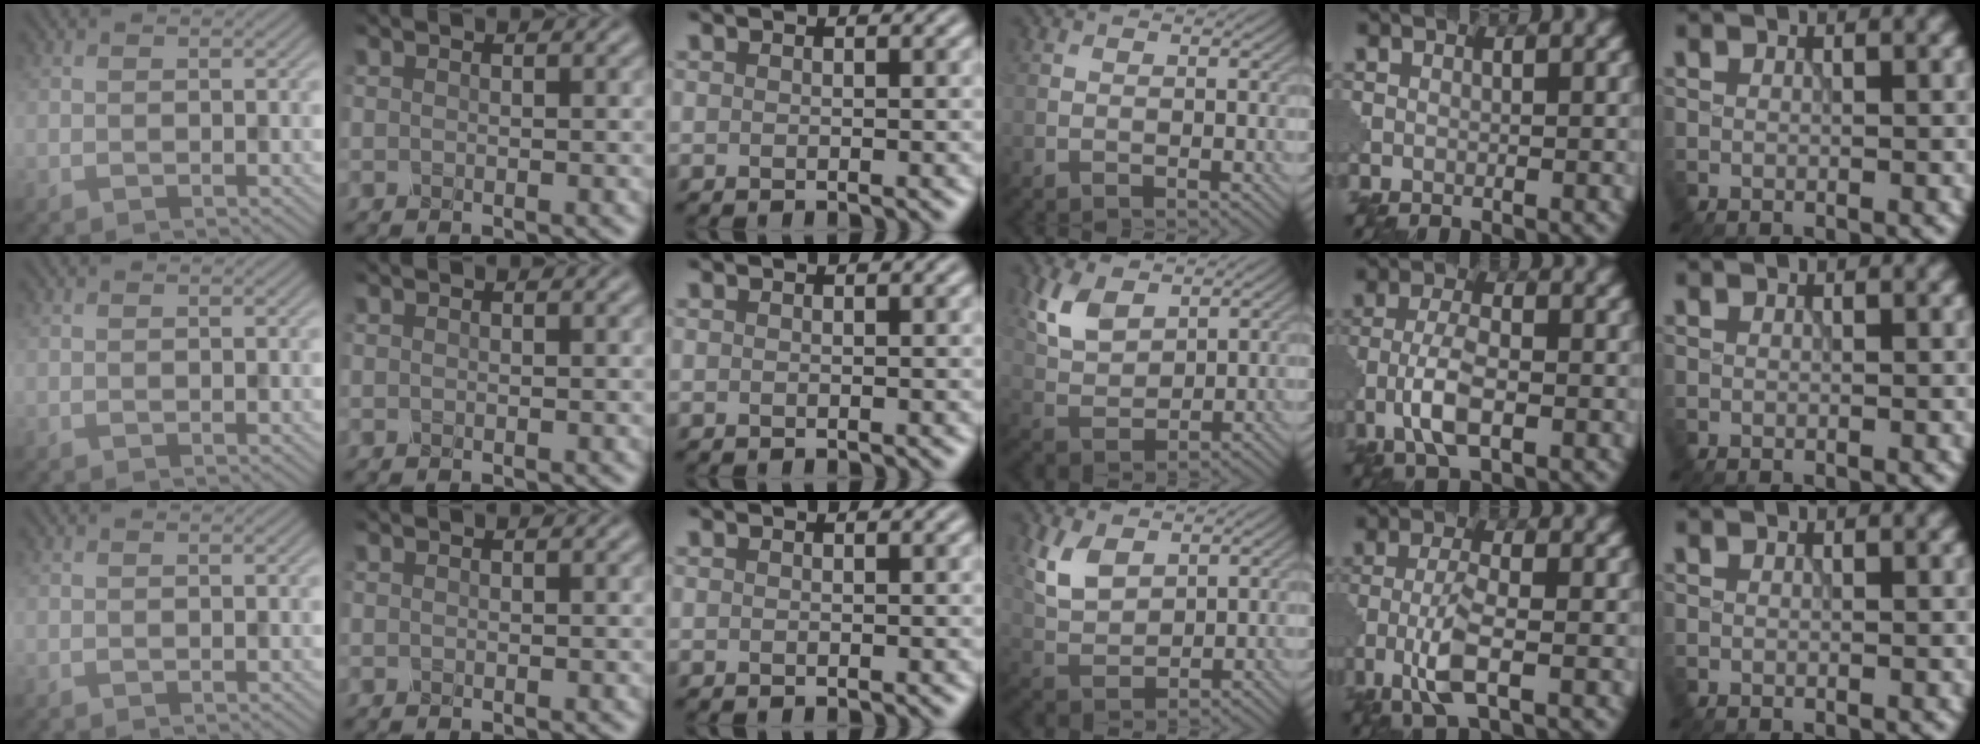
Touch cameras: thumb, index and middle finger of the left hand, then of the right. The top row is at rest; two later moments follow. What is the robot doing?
{"motion": "squeeze", "object": "clothespin"}